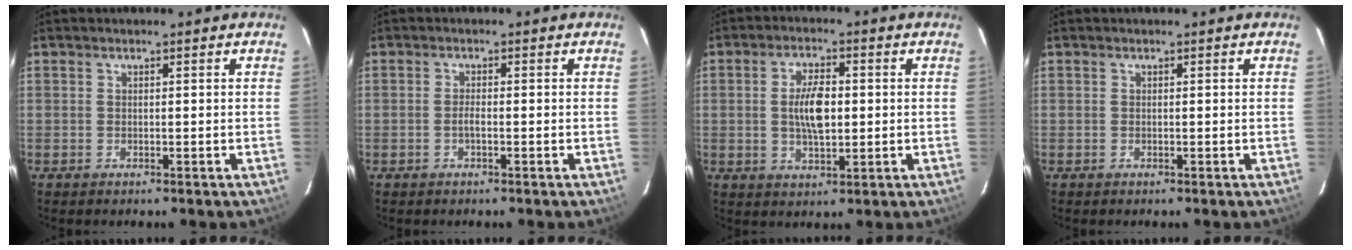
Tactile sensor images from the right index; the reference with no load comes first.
{"total": 1.2, "force": [-0.6, 0.3, 1.1], "torque": [-0.021, 0.000, -0.010]}
{"total": 7.2, "force": [0.2, 3.3, 6.4], "torque": [-0.119, 0.004, 0.005]}
{"total": 0.0}